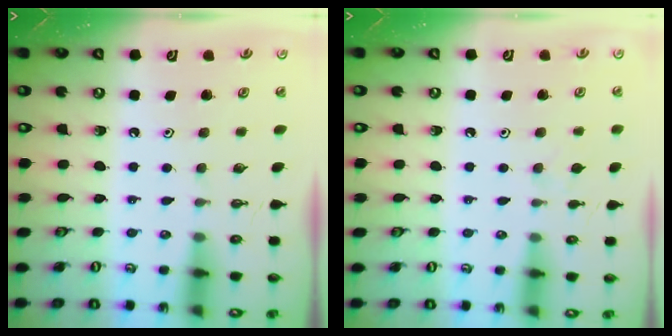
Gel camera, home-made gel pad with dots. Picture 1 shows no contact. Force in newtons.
{"total": 3.2, "press": 3.1, "slide": 0.6}